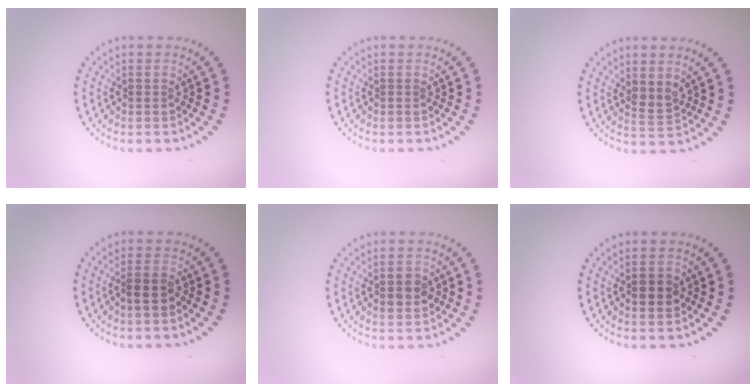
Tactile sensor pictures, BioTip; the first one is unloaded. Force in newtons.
{"total": 0.0}
{"total": 1.5, "press": 1.3, "slide": 0.7}
{"total": 2.0, "press": 1.8, "slide": 0.7}
{"total": 2.5, "press": 2.4, "slide": 0.1}
{"total": 1.7, "press": 1.7, "slide": 0.3}